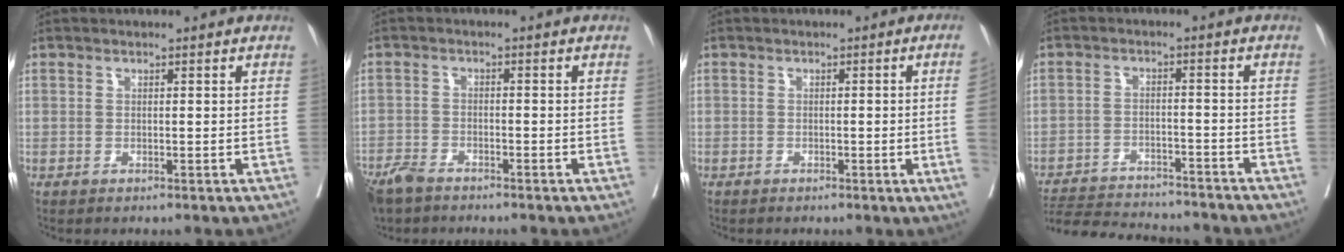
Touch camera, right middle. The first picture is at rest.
{"total": 5.7, "force": [-4.9, 1.9, 2.2], "torque": [-0.040, -0.012, -0.093]}
{"total": 3.4, "force": [-0.6, -1.4, 3.0], "torque": [-0.036, -0.006, -0.007]}
{"total": 16.1, "force": [-15.1, 2.5, 5.1], "torque": [-0.104, -0.008, -0.212]}